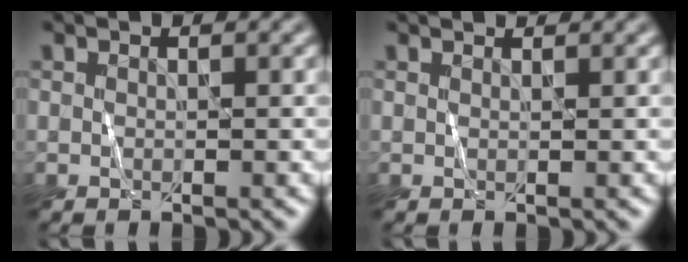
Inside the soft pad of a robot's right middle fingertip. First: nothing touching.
{"total": 0.7, "force": [0.7, 0.1, 0.0], "torque": [-0.004, 0.000, 0.003]}